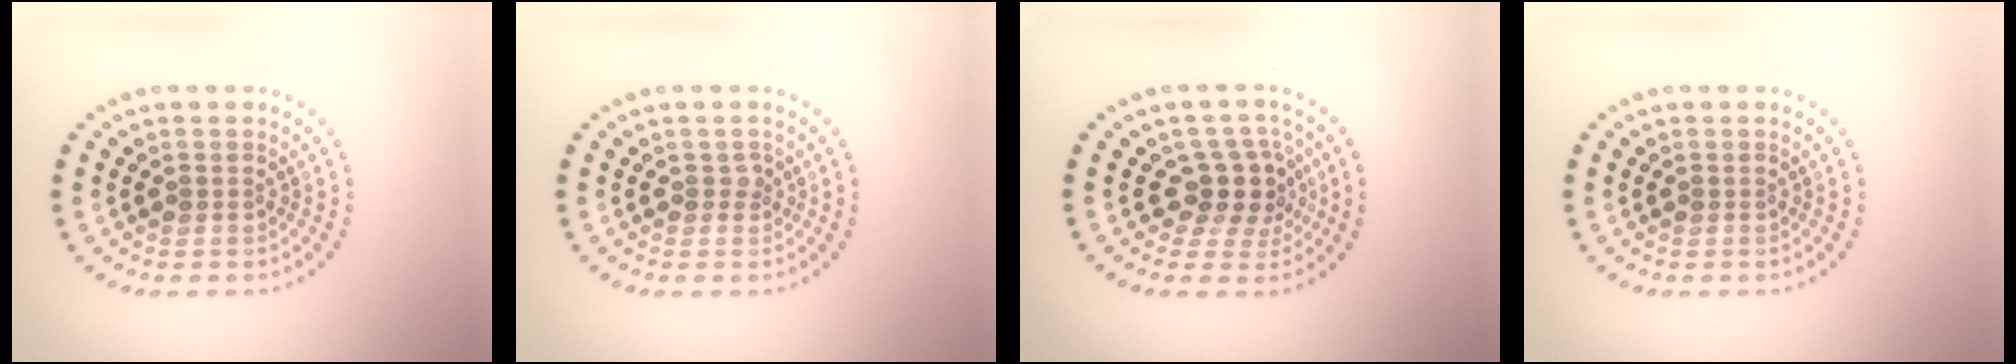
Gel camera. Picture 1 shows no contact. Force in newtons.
{"total": 0.7, "press": 0.5, "slide": 0.4}
{"total": 3.7, "press": 2.9, "slide": 2.3}
{"total": 0.0}